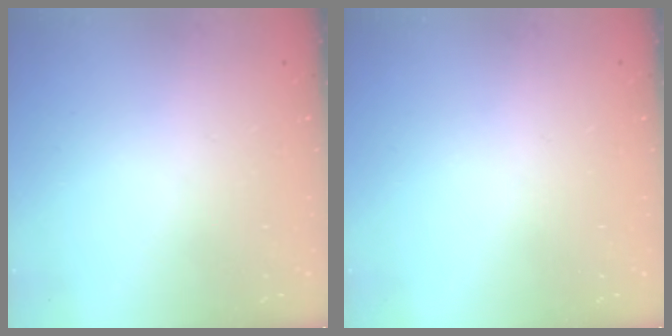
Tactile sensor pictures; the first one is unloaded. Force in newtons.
{"total": 0.0}